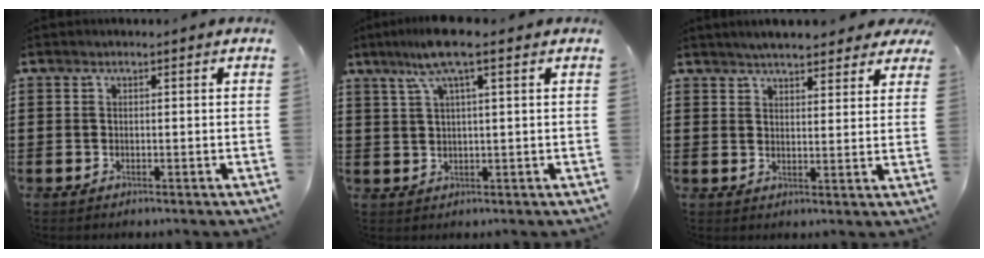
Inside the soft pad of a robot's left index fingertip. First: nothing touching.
{"total": 7.2, "force": [3.7, 0.5, 6.2], "torque": [-0.127, 0.007, 0.063]}
{"total": 4.4, "force": [4.2, 0.6, 1.2], "torque": [-0.037, -0.007, 0.078]}